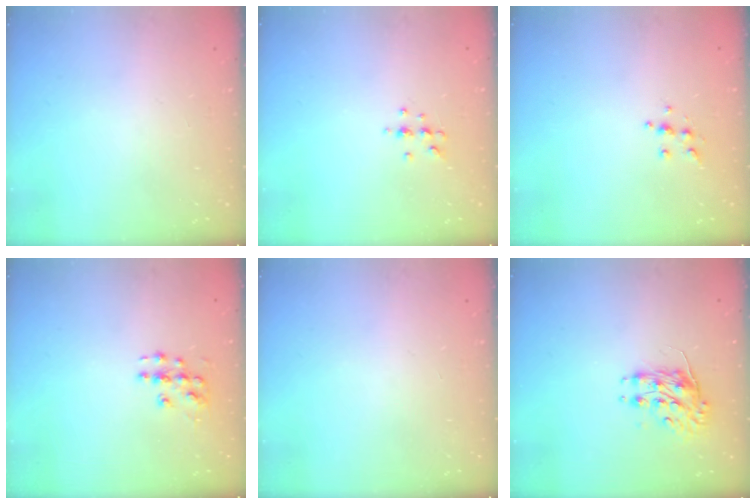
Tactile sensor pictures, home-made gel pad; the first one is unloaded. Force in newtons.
{"total": 5.6, "press": 5.4, "slide": 1.5}
{"total": 6.7, "press": 6.7, "slide": 0.8}
{"total": 6.1, "press": 6.1, "slide": 0.4}
{"total": 0.0}
{"total": 8.4, "press": 8.4, "slide": 0.3}